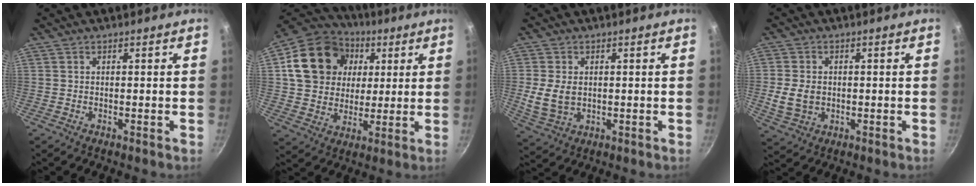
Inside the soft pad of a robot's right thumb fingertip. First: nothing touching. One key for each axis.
{"total": 19.3, "fx": 4.8, "fy": 15.9, "fz": 9.9, "tx": -0.159, "ty": 0.013, "tz": 0.080}
{"total": 6.9, "fx": 0.2, "fy": 5.0, "fz": 4.8, "tx": -0.092, "ty": -0.008, "tz": 0.013}
{"total": 6.5, "fx": -0.3, "fy": 5.0, "fz": 4.1, "tx": -0.076, "ty": 0.003, "tz": -0.001}